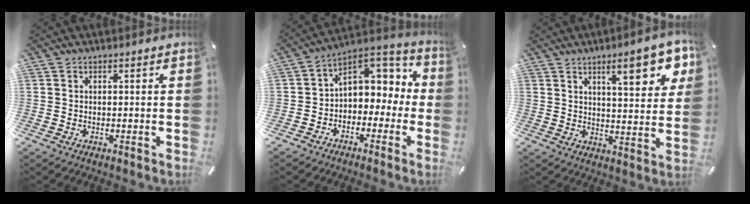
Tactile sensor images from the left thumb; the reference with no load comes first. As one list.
[{"total": 7.7, "force": [1.3, 6.7, 3.4], "torque": [-0.051, -0.007, 0.026]}, {"total": 12.8, "force": [6.9, 3.8, 10.1], "torque": [-0.140, -0.028, 0.109]}]